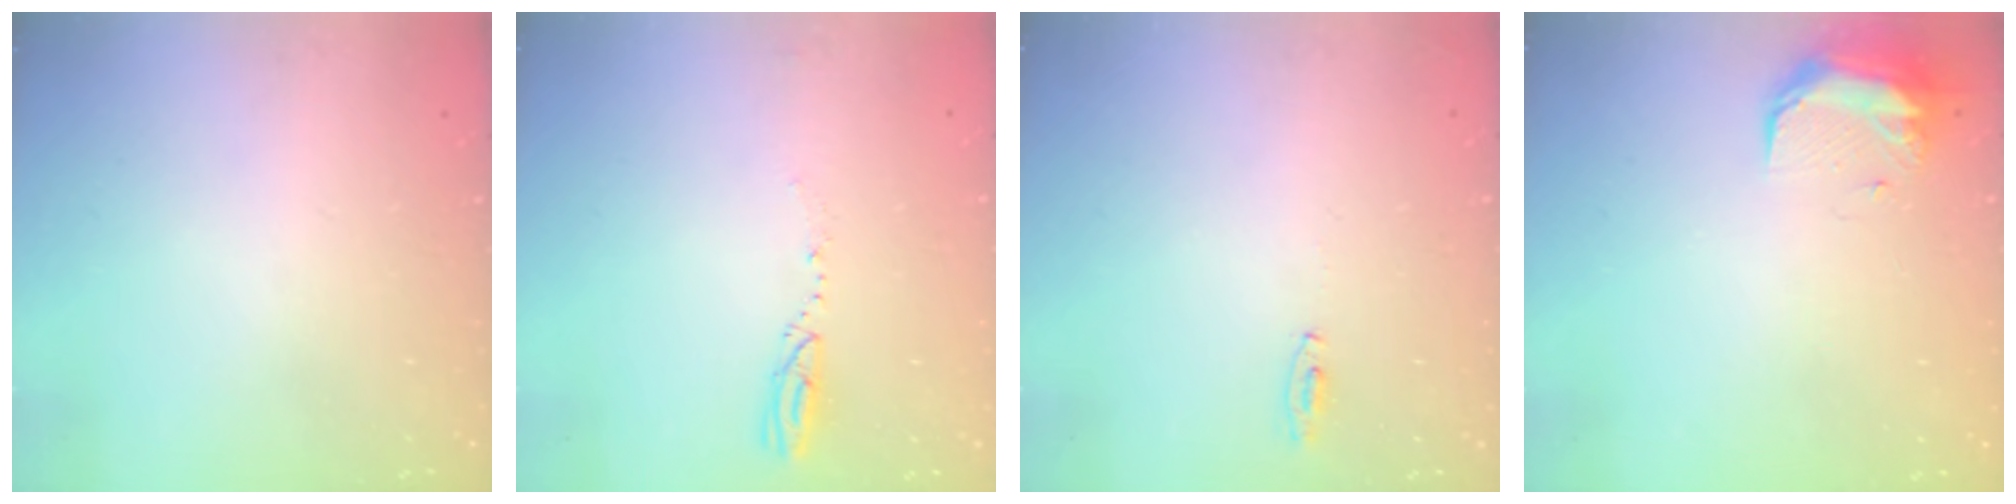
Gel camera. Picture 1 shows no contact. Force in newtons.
{"total": 3.2, "press": 3.2, "slide": 0.4}
{"total": 15.9, "press": 4.3, "slide": 15.3}
{"total": 11.4, "press": 9.6, "slide": 6.1}